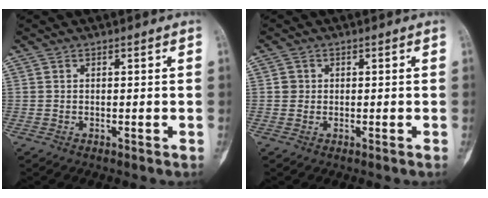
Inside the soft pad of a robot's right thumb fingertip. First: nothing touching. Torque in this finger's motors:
{"motor_torque": [-0.08, 0.65, 0.00, -0.17, -0.04]}